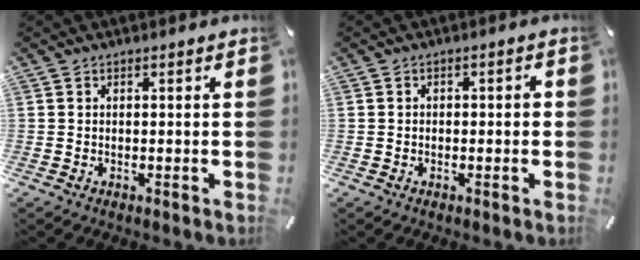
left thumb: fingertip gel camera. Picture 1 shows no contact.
{"total": 1.5, "force": [-0.5, 0.8, 1.1], "torque": [-0.022, 0.006, -0.012]}